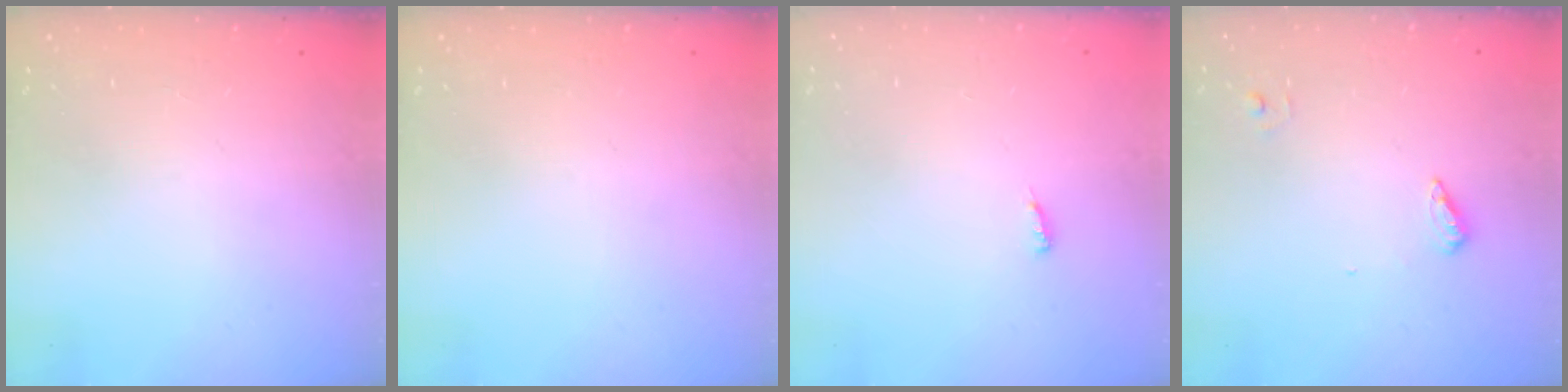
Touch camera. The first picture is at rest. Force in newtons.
{"total": 0.0}
{"total": 4.3, "press": 4.1, "slide": 1.3}
{"total": 5.9, "press": 5.8, "slide": 1.4}